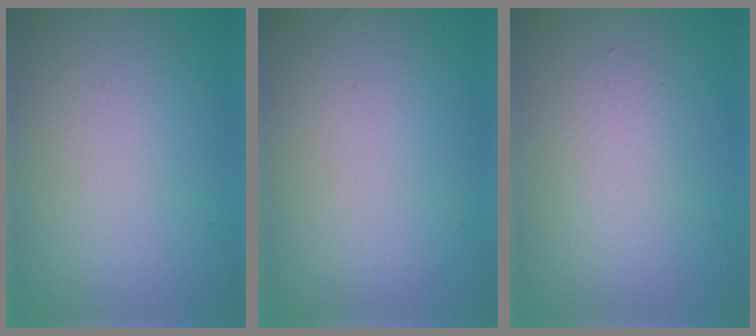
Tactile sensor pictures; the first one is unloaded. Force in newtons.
{"total": 0.0}
{"total": 2.1, "press": 2.1, "slide": 0.0}